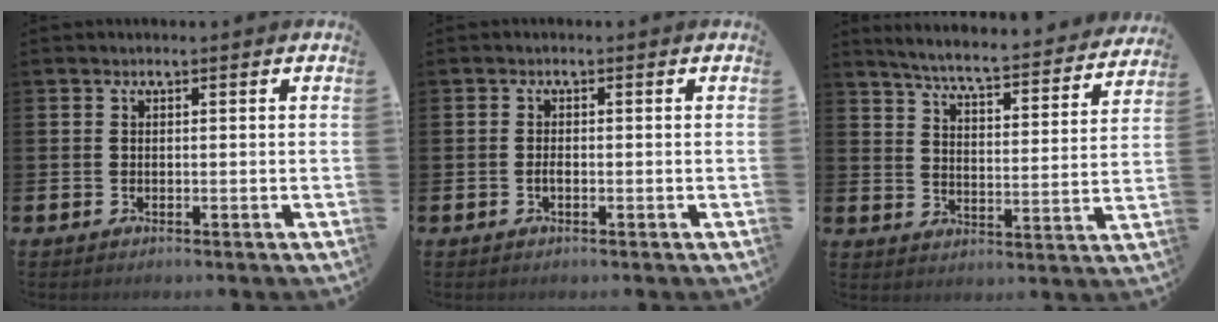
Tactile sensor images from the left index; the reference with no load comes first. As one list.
[{"total": 0.9, "force": [-0.4, 0.4, 0.8], "torque": [-0.013, -0.001, -0.007]}, {"total": 5.7, "force": [5.4, -0.1, 1.9], "torque": [-0.054, -0.052, 0.085]}]